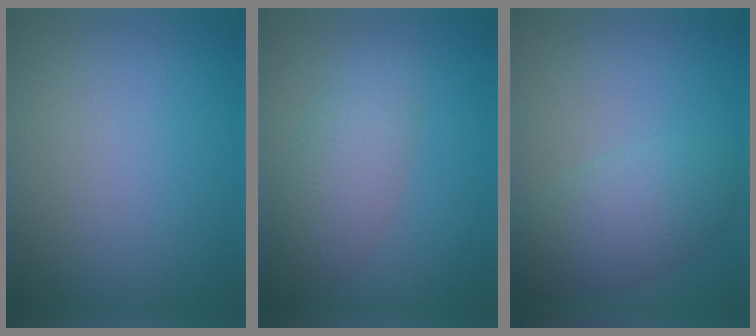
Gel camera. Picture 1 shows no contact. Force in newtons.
{"total": 3.9, "press": 3.9, "slide": 0.1}
{"total": 4.8, "press": 4.8, "slide": 0.1}